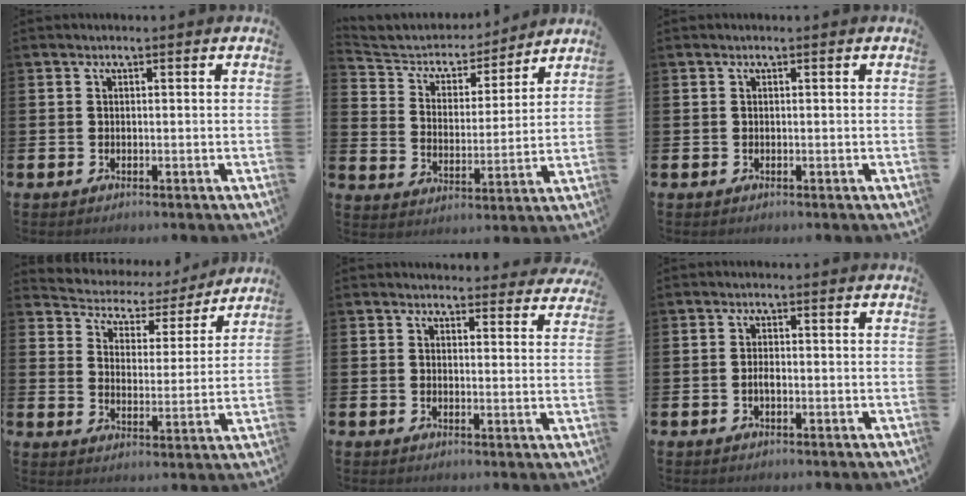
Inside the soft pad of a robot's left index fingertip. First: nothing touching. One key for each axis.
{"total": 5.4, "fx": 4.9, "fy": 2.3, "fz": 0.6, "tx": -0.048, "ty": -0.038, "tz": 0.078}
{"total": 0.0}
{"total": 4.5, "fx": 4.1, "fy": 2.0, "fz": 0.3, "tx": -0.038, "ty": -0.034, "tz": 0.064}
{"total": 3.2, "fx": 3.1, "fy": 0.8, "fz": 0.0, "tx": 0.004, "ty": -0.019, "tz": 0.055}
{"total": 1.3, "fx": -0.4, "fy": 0.5, "fz": 1.1, "tx": -0.018, "ty": 0.000, "tz": -0.009}